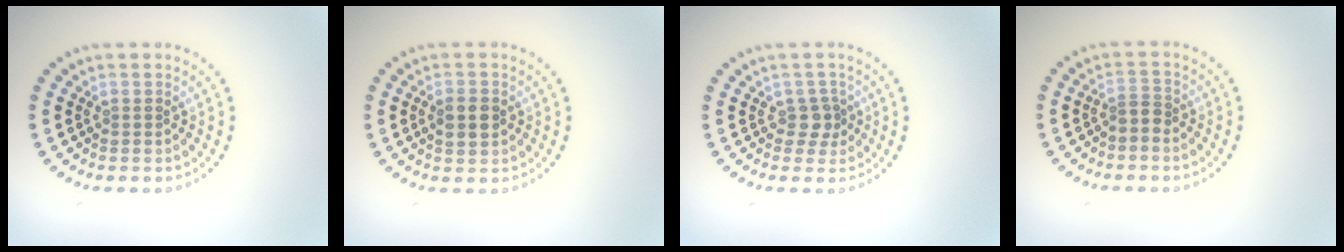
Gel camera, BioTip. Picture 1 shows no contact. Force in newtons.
{"total": 2.9, "press": 2.9, "slide": 0.0}
{"total": 1.8, "press": 1.4, "slide": 1.1}
{"total": 1.4, "press": 0.9, "slide": 1.1}